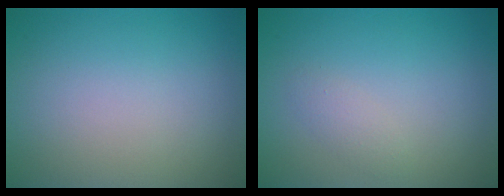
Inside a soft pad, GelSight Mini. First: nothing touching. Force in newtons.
{"total": 1.1, "press": 1.1, "slide": 0.1}